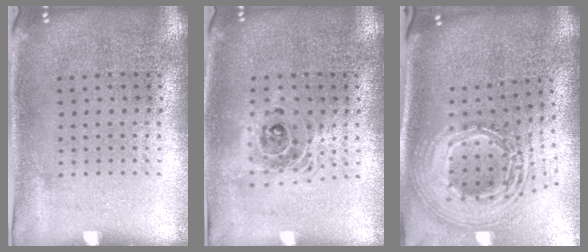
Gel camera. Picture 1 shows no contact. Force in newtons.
{"total": 1.5, "press": 1.2, "slide": 0.9}
{"total": 2.8, "press": 2.0, "slide": 2.0}